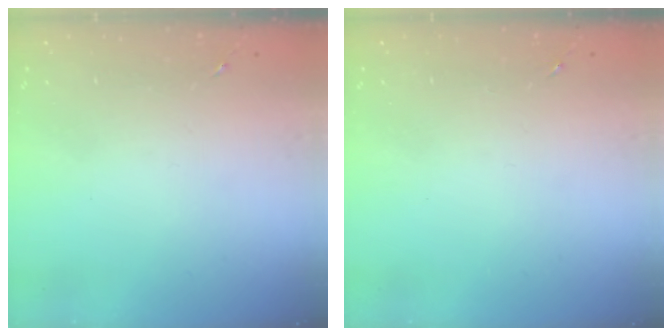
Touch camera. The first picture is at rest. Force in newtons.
{"total": 0.0}